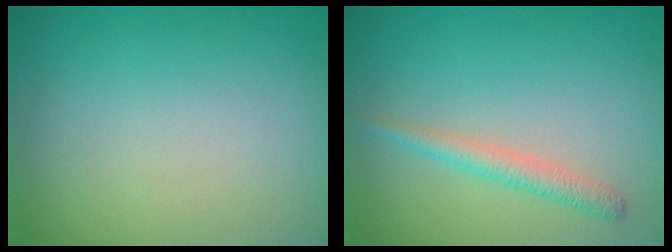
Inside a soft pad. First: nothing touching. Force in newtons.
{"total": 1.9, "press": 1.9, "slide": 0.0}